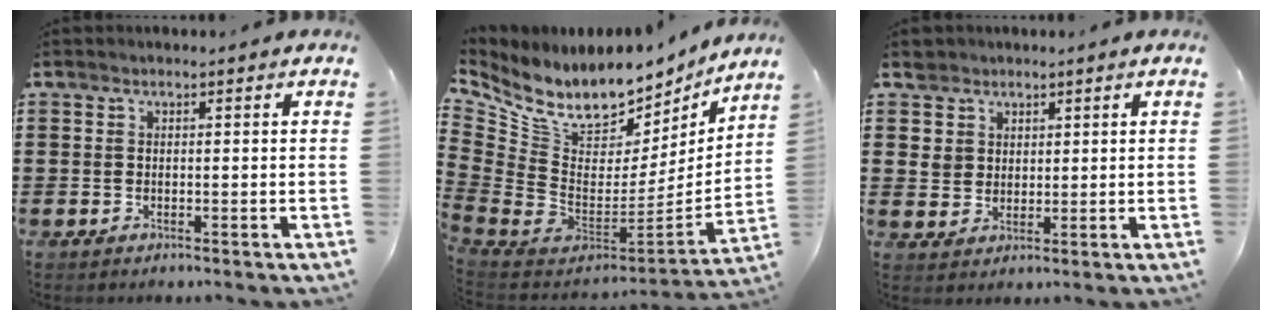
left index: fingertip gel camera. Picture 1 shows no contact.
{"total": 10.5, "force": [8.0, 5.1, 4.5], "torque": [-0.123, -0.075, 0.141]}
{"total": 4.4, "force": [2.7, 3.5, 0.2], "torque": [-0.016, 0.009, 0.048]}